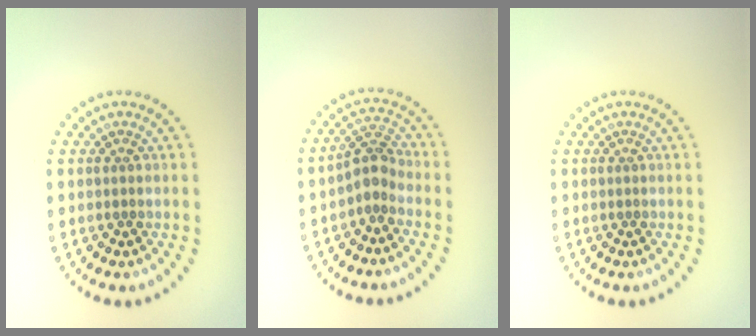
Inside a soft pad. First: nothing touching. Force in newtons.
{"total": 2.5, "press": 1.9, "slide": 1.7}
{"total": 0.0}